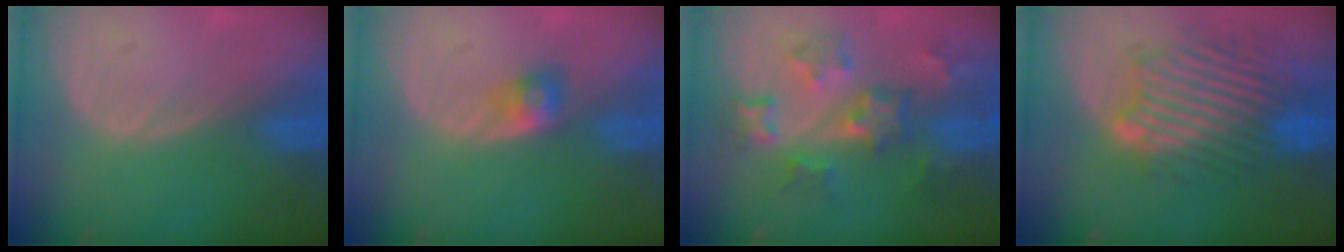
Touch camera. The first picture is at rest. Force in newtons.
{"total": 2.8, "press": 2.6, "slide": 1.2}
{"total": 8.4, "press": 7.7, "slide": 3.3}
{"total": 10.9, "press": 10.2, "slide": 3.9}